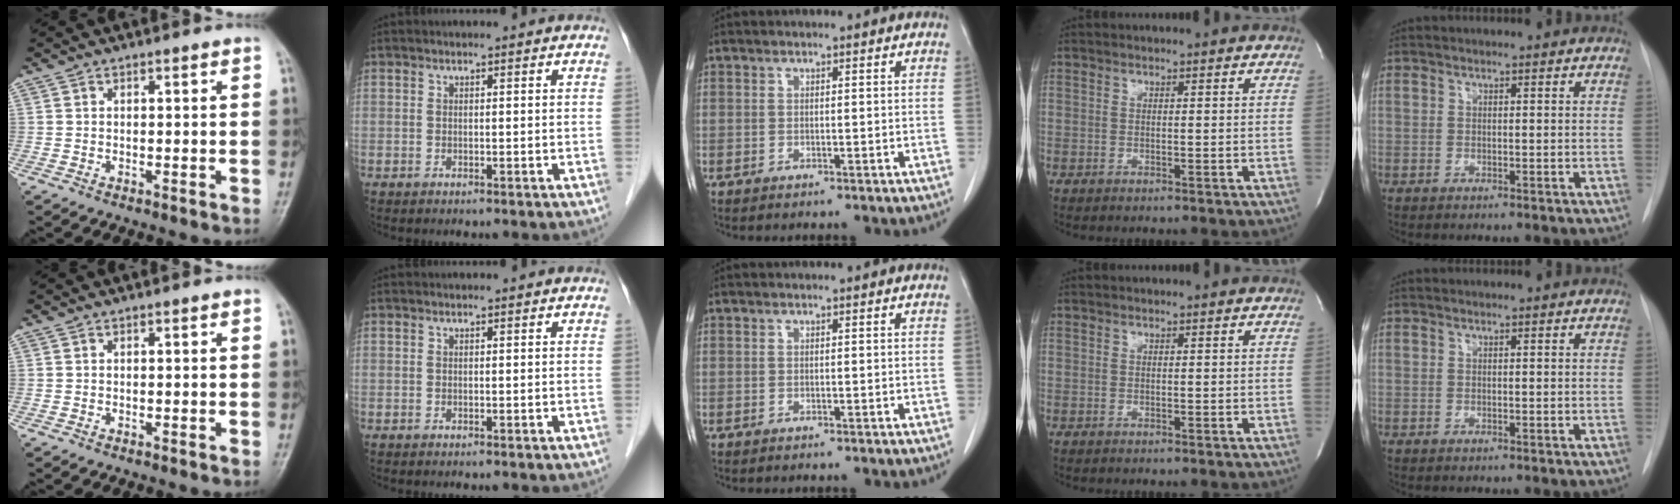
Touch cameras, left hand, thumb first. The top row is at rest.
{}